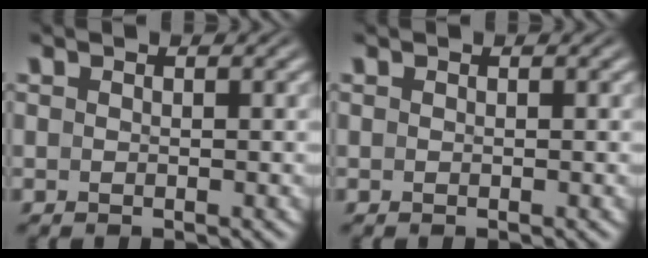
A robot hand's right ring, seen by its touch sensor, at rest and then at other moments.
{"total": 0.0}